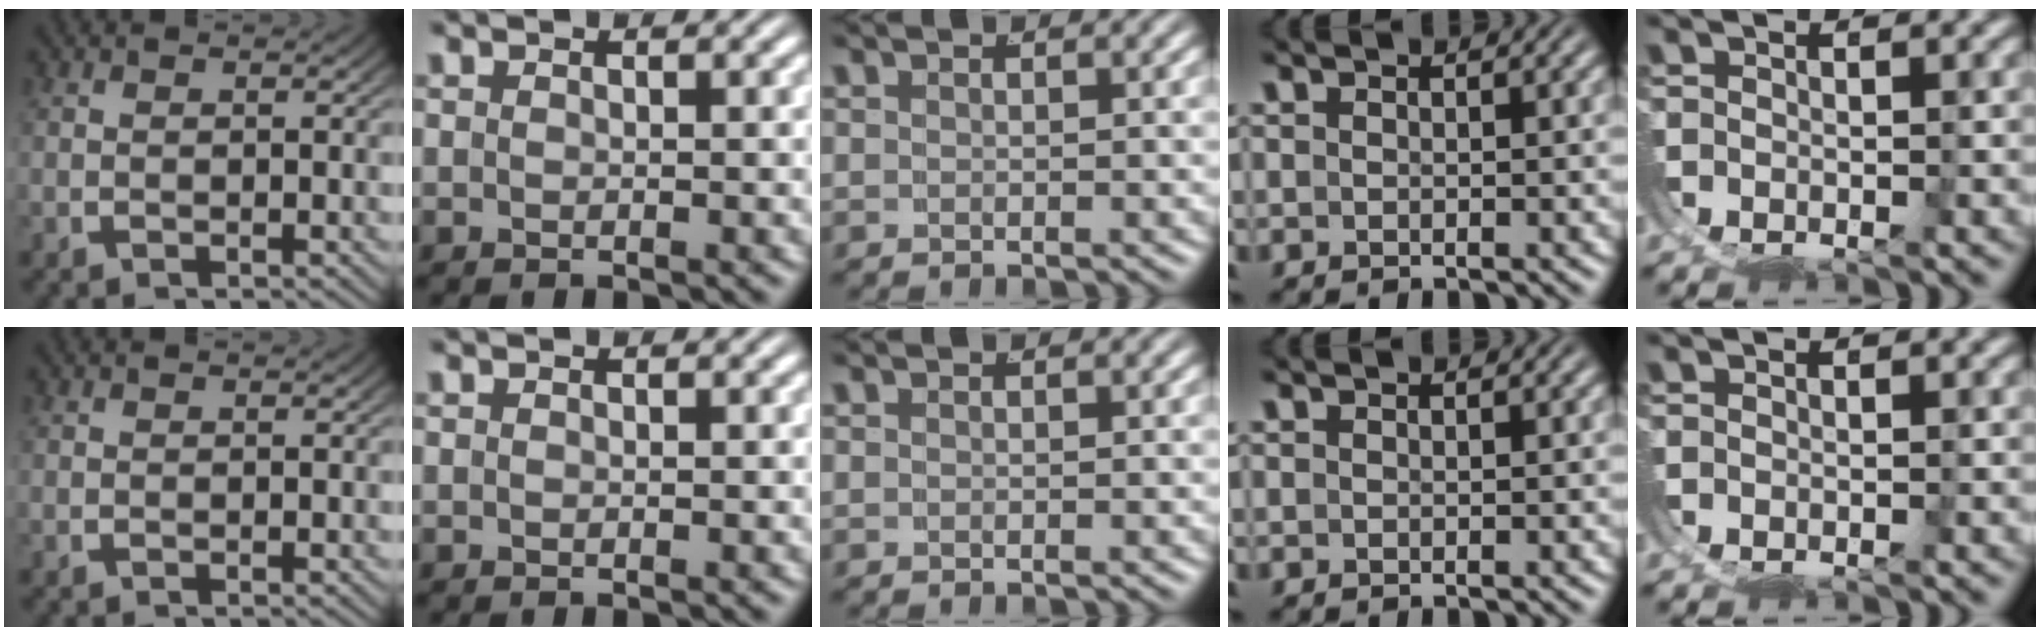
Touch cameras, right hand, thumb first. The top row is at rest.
{}